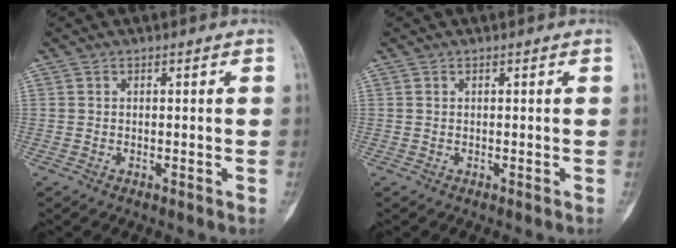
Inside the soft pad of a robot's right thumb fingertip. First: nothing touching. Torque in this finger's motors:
{"motor_torque": [0.64, 0.62, 0.04, -0.04, 0.10]}